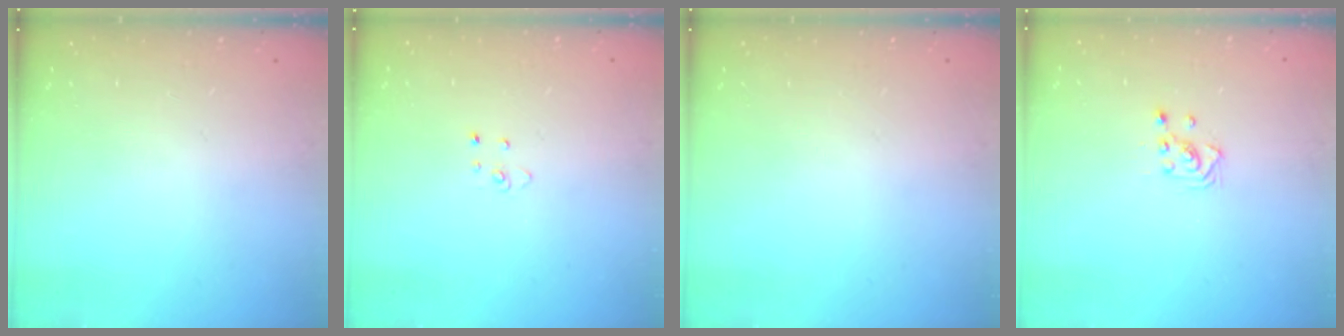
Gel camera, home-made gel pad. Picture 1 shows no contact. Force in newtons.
{"total": 2.9, "press": 2.9, "slide": 0.2}
{"total": 0.0}
{"total": 2.9, "press": 2.8, "slide": 0.3}